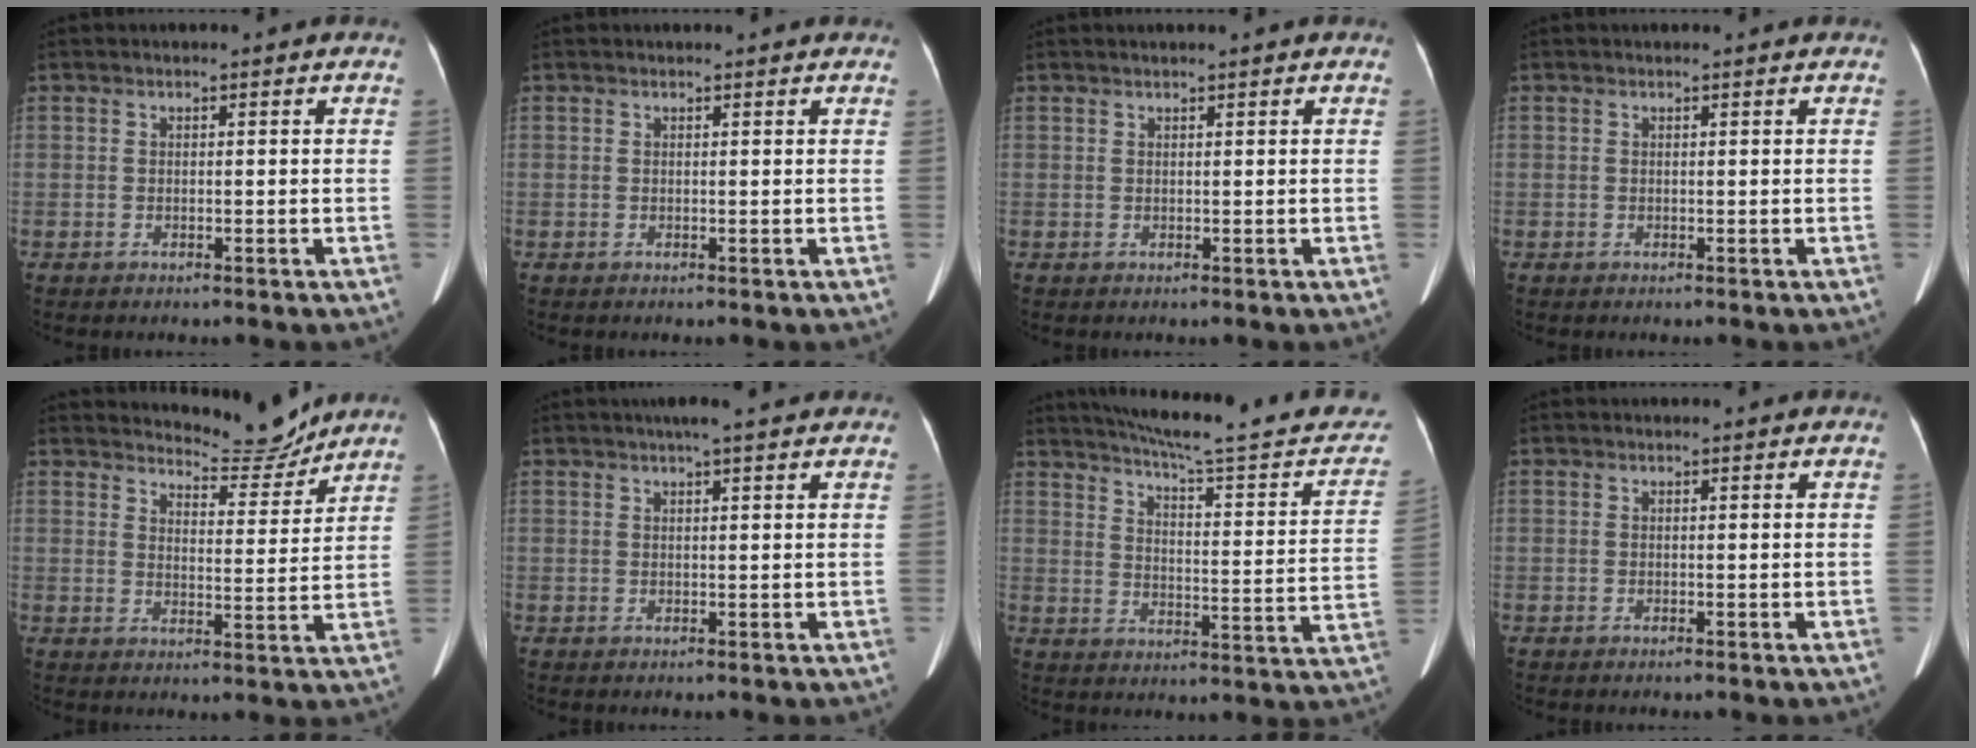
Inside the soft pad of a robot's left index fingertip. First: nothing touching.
{"total": 1.6, "force": [1.5, 0.2, 0.5], "torque": [-0.011, 0.013, 0.015]}
{"total": 1.1, "force": [0.9, -0.1, 0.7], "torque": [-0.011, 0.013, 0.019]}
{"total": 0.9, "force": [0.8, 0.2, 0.3], "torque": [-0.010, 0.013, 0.011]}
{"total": 7.3, "force": [7.2, 0.9, 0.7], "torque": [-0.019, -0.019, 0.103]}
{"total": 5.3, "force": [4.4, 0.1, 3.0], "torque": [-0.045, 0.021, 0.060]}
{"total": 24.8, "force": [21.9, 2.6, 11.3], "torque": [-0.156, -0.038, 0.275]}
{"total": 0.8, "force": [0.7, 0.0, 0.3], "torque": [-0.006, 0.008, 0.011]}